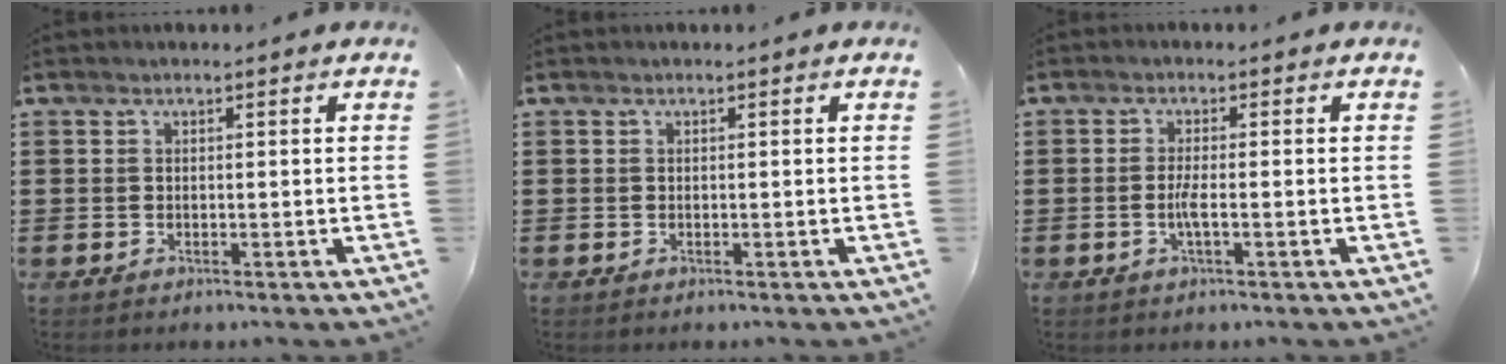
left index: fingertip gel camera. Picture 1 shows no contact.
{"total": 0.0}
{"total": 2.7, "force": [-0.7, 0.3, 2.6], "torque": [-0.063, -0.005, -0.017]}